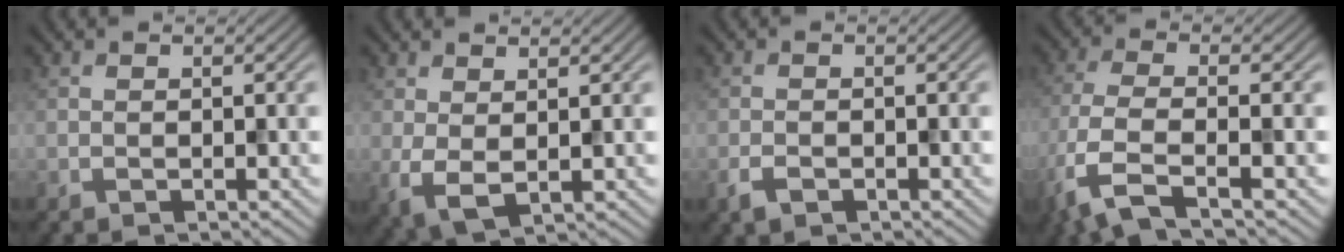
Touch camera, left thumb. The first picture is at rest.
{"total": 3.3, "force": [1.0, 1.6, 2.7], "torque": [-0.069, -0.005, 0.019]}
{"total": 1.6, "force": [-1.0, 0.8, 1.0], "torque": [-0.022, -0.003, -0.021]}
{"total": 7.3, "force": [-3.7, 2.1, 6.0], "torque": [-0.140, -0.012, -0.092]}